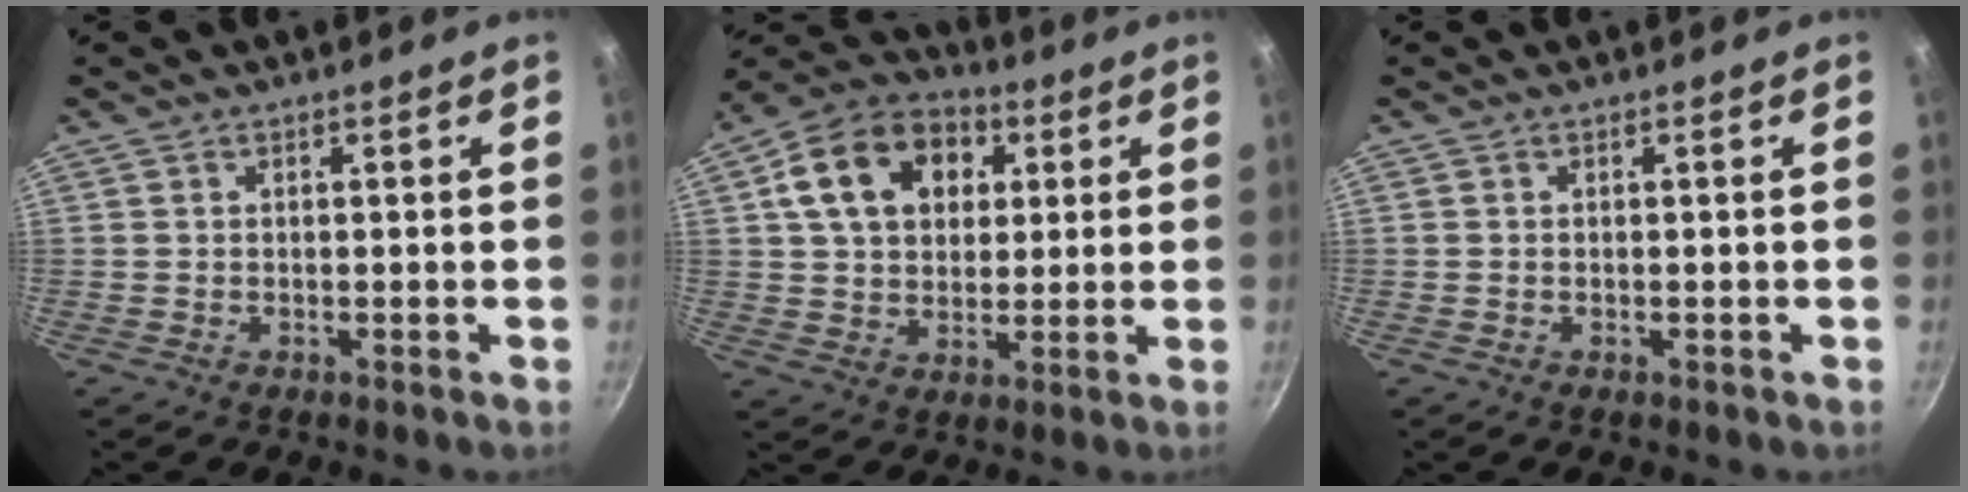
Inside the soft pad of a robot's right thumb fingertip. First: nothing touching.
{"total": 16.6, "force": [5.0, 12.2, 10.1], "torque": [-0.148, 0.016, 0.074]}
{"total": 0.0}